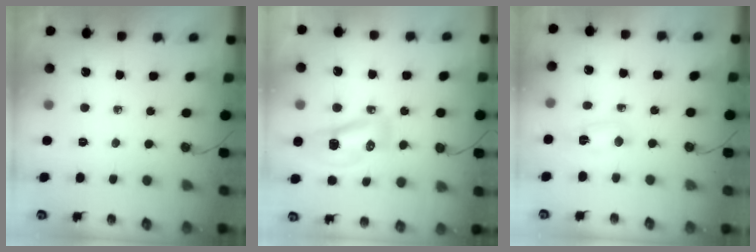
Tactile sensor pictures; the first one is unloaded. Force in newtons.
{"total": 17.7, "press": 13.1, "slide": 12.0}
{"total": 3.0, "press": 2.7, "slide": 1.4}